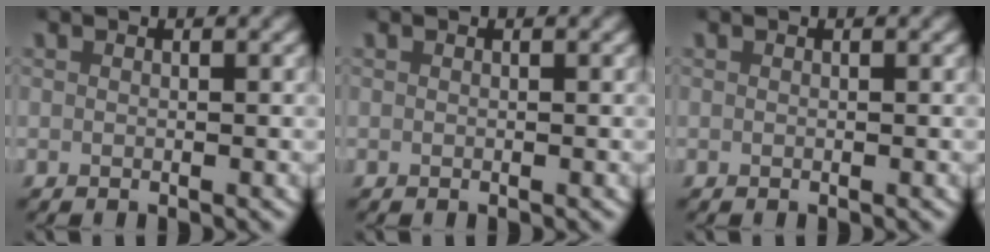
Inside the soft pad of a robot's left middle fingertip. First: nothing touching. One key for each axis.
{"total": 0.0}
{"total": 0.0}